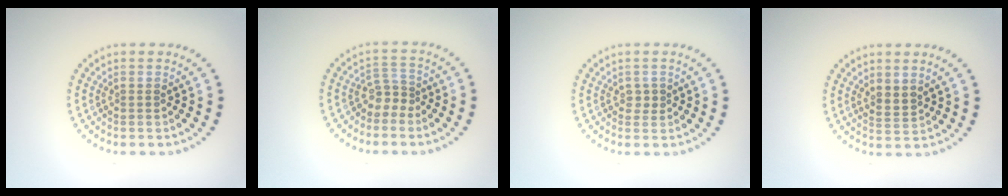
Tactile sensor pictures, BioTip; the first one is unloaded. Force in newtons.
{"total": 2.0, "press": 1.3, "slide": 1.5}
{"total": 0.8, "press": 0.8, "slide": 0.3}
{"total": 1.7, "press": 1.4, "slide": 0.9}